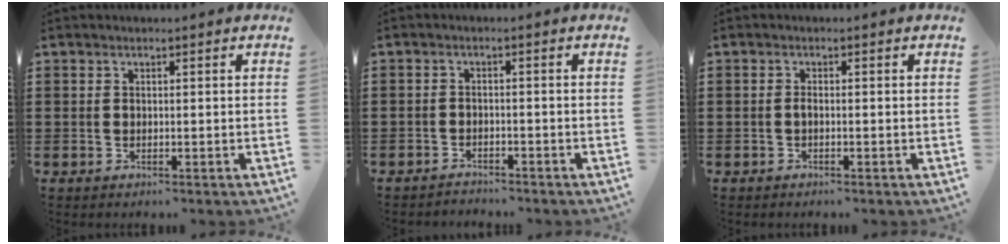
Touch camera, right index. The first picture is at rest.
{"total": 1.8, "force": [-1.8, 0.3, -0.1], "torque": [-0.005, 0.004, -0.040]}
{"total": 0.8, "force": [-0.5, 0.1, 0.7], "torque": [-0.015, -0.004, -0.008]}